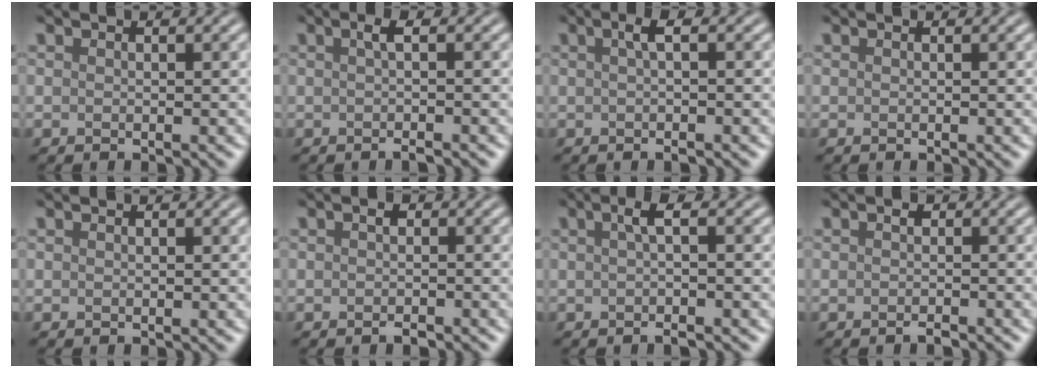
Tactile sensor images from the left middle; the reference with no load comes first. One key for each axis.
{"total": 1.9, "fx": -0.2, "fy": 0.3, "fz": 1.9, "tx": -0.030, "ty": -0.001, "tz": -0.004}
{"total": 2.2, "fx": 0.1, "fy": 0.4, "fz": 2.2, "tx": -0.035, "ty": 0.002, "tz": 0.000}
{"total": 0.0}
{"total": 0.0}
{"total": 1.3, "fx": -0.6, "fy": 0.7, "fz": 0.9, "tx": -0.013, "ty": -0.002, "tz": -0.011}
{"total": 2.4, "fx": -0.1, "fy": 0.4, "fz": 2.4, "tx": -0.037, "ty": -0.001, "tz": -0.004}
{"total": 1.0, "fx": -0.6, "fy": 0.5, "fz": 0.6, "tx": -0.008, "ty": -0.001, "tz": -0.012}